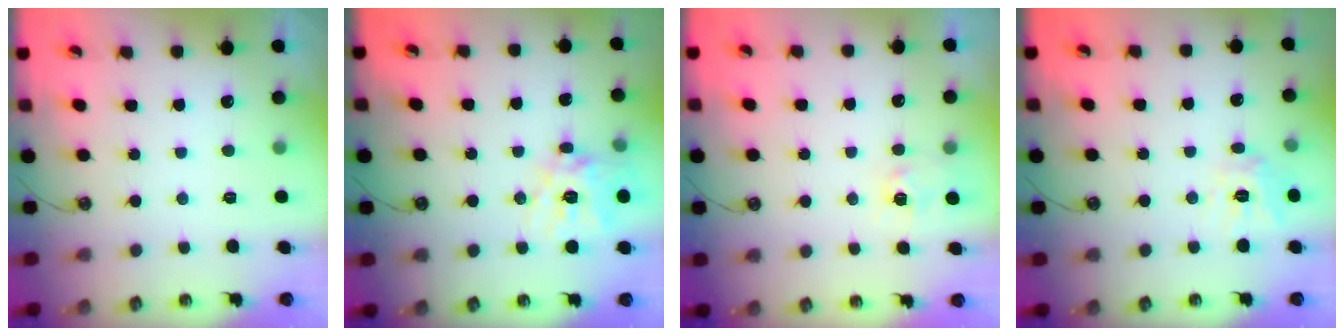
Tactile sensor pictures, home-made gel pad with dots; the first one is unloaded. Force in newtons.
{"total": 14.9, "press": 14.8, "slide": 1.9}
{"total": 4.8, "press": 4.8, "slide": 0.6}
{"total": 10.3, "press": 10.3, "slide": 0.6}